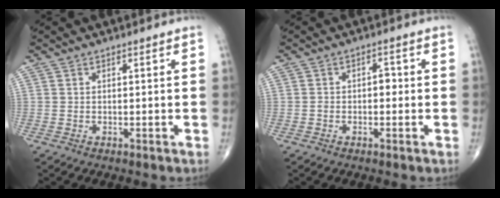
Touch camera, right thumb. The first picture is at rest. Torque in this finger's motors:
{"motor_torque": [0.01, 0.18, 0.53, -0.06, -0.02]}